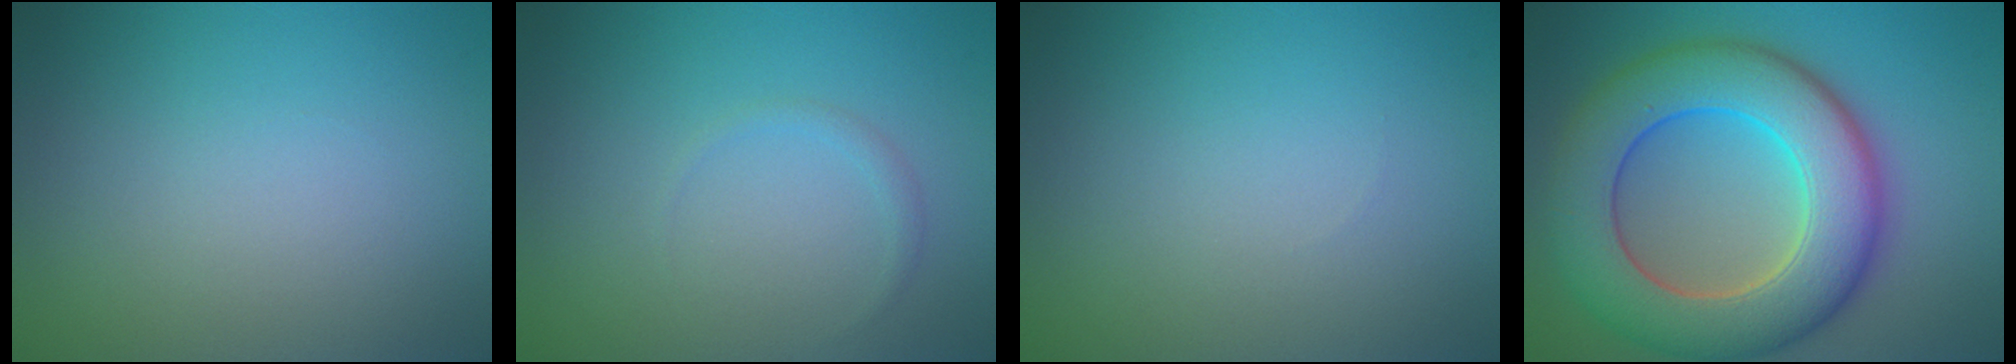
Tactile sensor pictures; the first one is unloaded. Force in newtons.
{"total": 0.7, "press": 0.7, "slide": 0.1}
{"total": 0.0}
{"total": 11.1, "press": 11.1, "slide": 0.3}